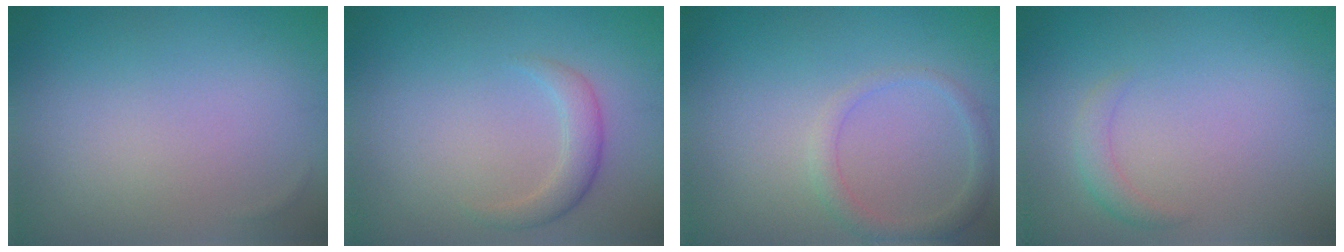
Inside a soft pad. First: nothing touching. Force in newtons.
{"total": 2.0, "press": 2.0, "slide": 0.1}
{"total": 1.9, "press": 1.9, "slide": 0.1}
{"total": 1.3, "press": 1.3, "slide": 0.1}